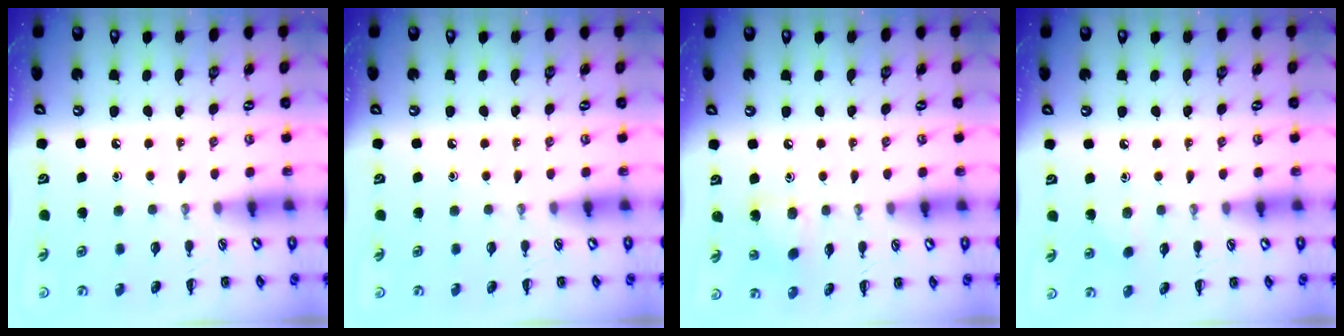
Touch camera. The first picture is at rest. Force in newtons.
{"total": 0.0}
{"total": 5.9, "press": 5.7, "slide": 1.4}
{"total": 5.3, "press": 5.1, "slide": 1.4}